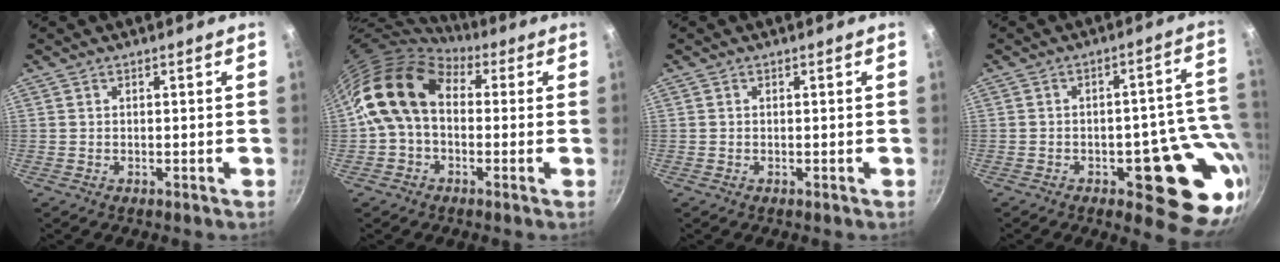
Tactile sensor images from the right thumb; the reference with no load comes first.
{"total": 12.6, "force": [1.5, 9.0, 8.7], "torque": [-0.132, 0.021, 0.008]}
{"total": 0.0}
{"total": 16.9, "force": [-4.5, 7.5, 14.4], "torque": [-0.107, 0.009, -0.055]}